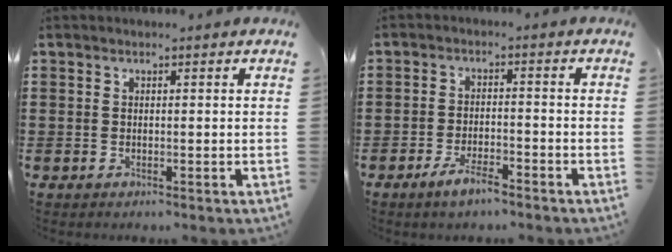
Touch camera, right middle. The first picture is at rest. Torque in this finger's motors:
{"motor_torque": [2.14, 0.00, 0.22, 0.08]}